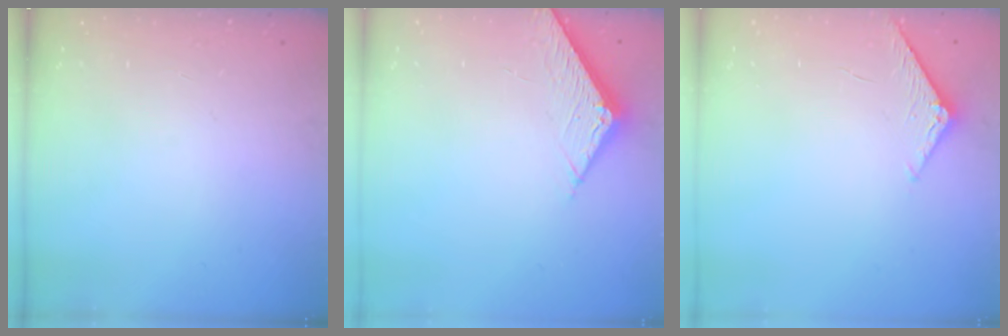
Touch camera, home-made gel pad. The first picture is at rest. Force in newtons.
{"total": 7.4, "press": 7.4, "slide": 0.2}
{"total": 5.6, "press": 5.6, "slide": 0.6}